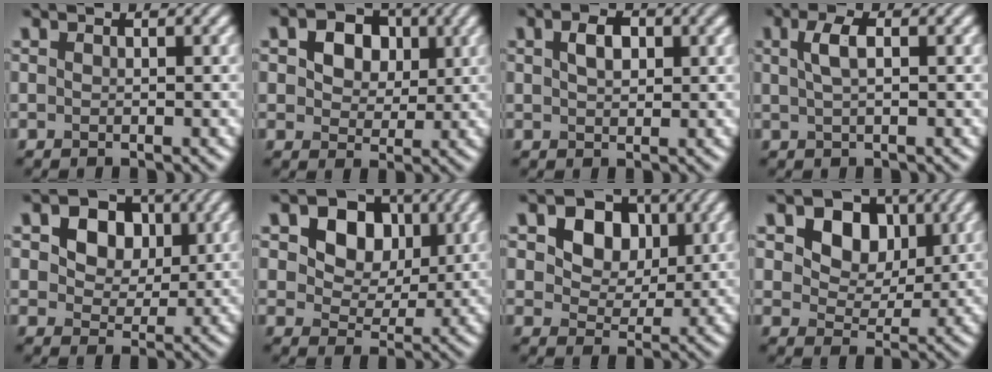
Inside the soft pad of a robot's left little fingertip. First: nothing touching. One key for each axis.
{"total": 7.4, "fx": 2.8, "fy": 5.4, "fz": 4.3, "tx": -0.074, "ty": 0.024, "tz": 0.028}
{"total": 2.8, "fx": 0.9, "fy": 1.7, "fz": 2.1, "tx": -0.039, "ty": 0.004, "tz": 0.015}
{"total": 2.3, "fx": 0.7, "fy": 0.8, "fz": 2.0, "tx": -0.038, "ty": 0.009, "tz": 0.012}
{"total": 9.6, "fx": 3.9, "fy": 7.0, "fz": 5.3, "tx": -0.089, "ty": 0.024, "tz": 0.047}
{"total": 8.9, "fx": 3.4, "fy": 6.6, "fz": 4.9, "tx": -0.096, "ty": 0.010, "tz": 0.051}
{"total": 7.6, "fx": 3.0, "fy": 5.6, "fz": 4.2, "tx": -0.089, "ty": 0.006, "tz": 0.046}
{"total": 7.0, "fx": 2.9, "fy": 5.0, "fz": 3.9, "tx": -0.087, "ty": -0.005, "tz": 0.049}